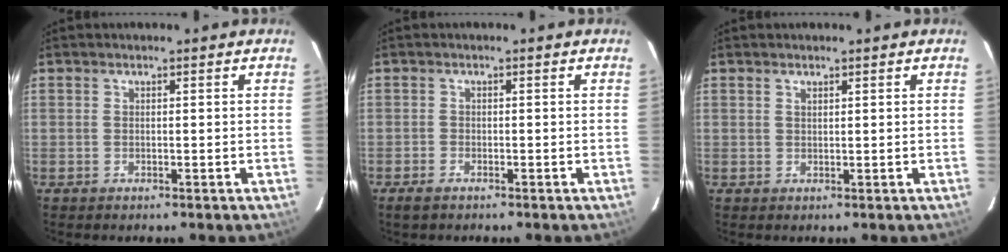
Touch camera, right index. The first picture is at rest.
{"total": 1.9, "force": [-1.5, 0.8, 0.9], "torque": [-0.024, -0.005, -0.032]}
{"total": 0.7, "force": [0.5, 0.3, 0.3], "torque": [-0.005, 0.002, 0.009]}